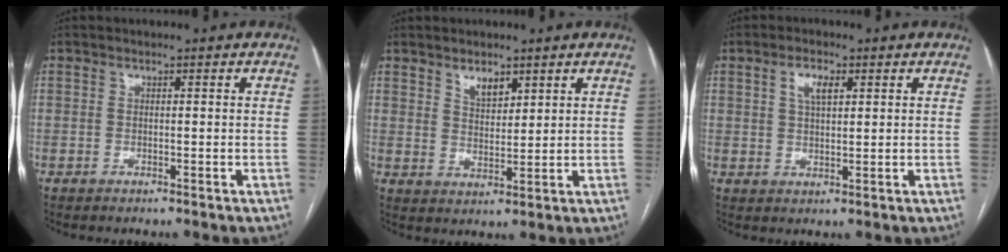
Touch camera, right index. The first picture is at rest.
{"total": 3.9, "force": [2.5, 1.9, 2.2], "torque": [-0.039, -0.002, 0.051]}
{"total": 3.8, "force": [1.5, 1.7, 3.1], "torque": [-0.059, 0.005, 0.029]}